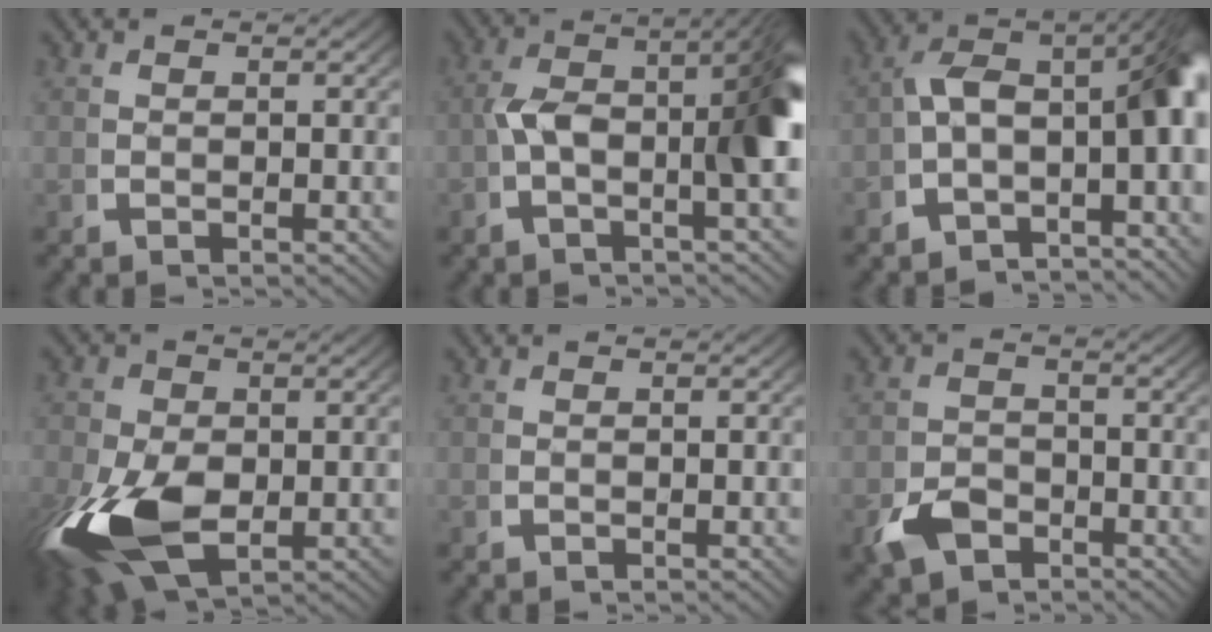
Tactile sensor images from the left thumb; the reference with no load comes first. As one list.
[{"total": 10.0, "force": [-0.1, 4.4, 9.0], "torque": [-0.146, -0.009, -0.010]}, {"total": 12.9, "force": [-1.5, 8.3, 9.7], "torque": [-0.142, -0.028, -0.031]}, {"total": 12.6, "force": [-3.2, 8.1, 9.2], "torque": [-0.215, -0.064, -0.025]}, {"total": 0.0}, {"total": 4.5, "force": [-2.9, 2.9, 1.9], "torque": [-0.040, -0.018, -0.047]}]